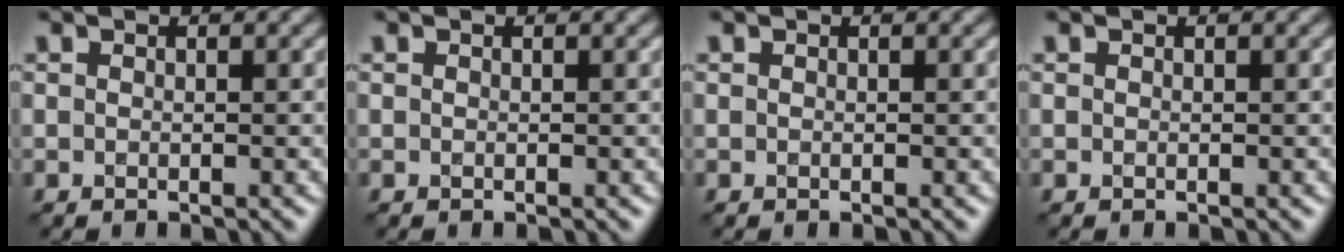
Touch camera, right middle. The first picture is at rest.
{"total": 0.0}
{"total": 0.0}
{"total": 0.0}